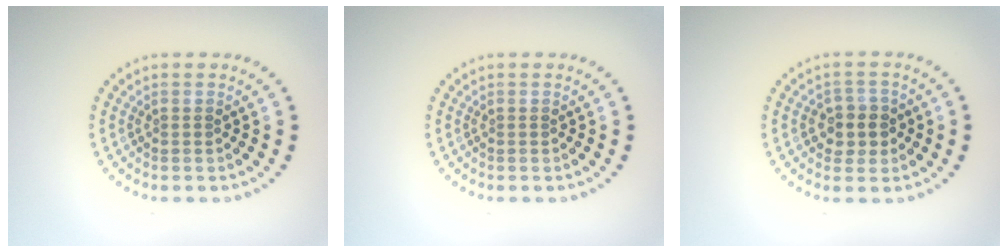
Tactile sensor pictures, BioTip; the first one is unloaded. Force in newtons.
{"total": 0.0}
{"total": 2.7, "press": 2.5, "slide": 0.8}